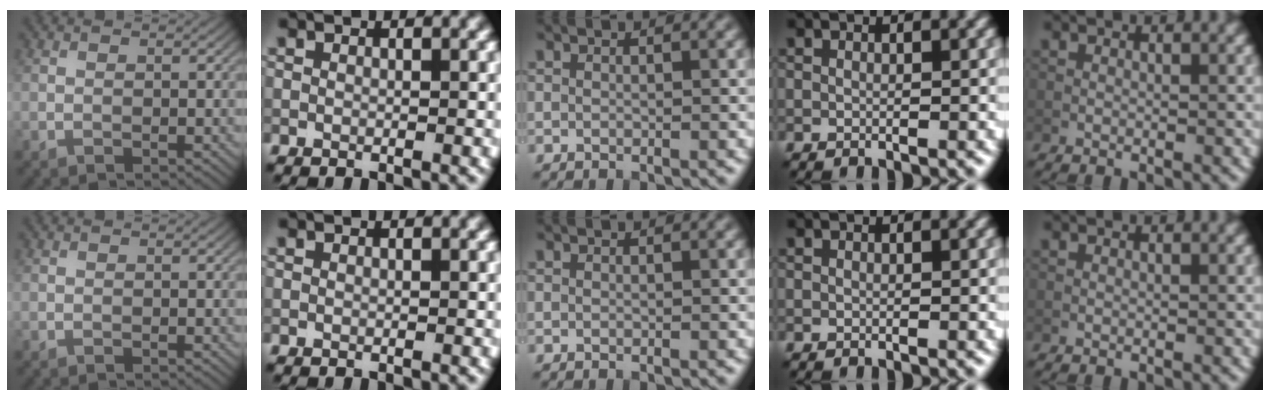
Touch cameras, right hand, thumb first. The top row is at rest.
{}